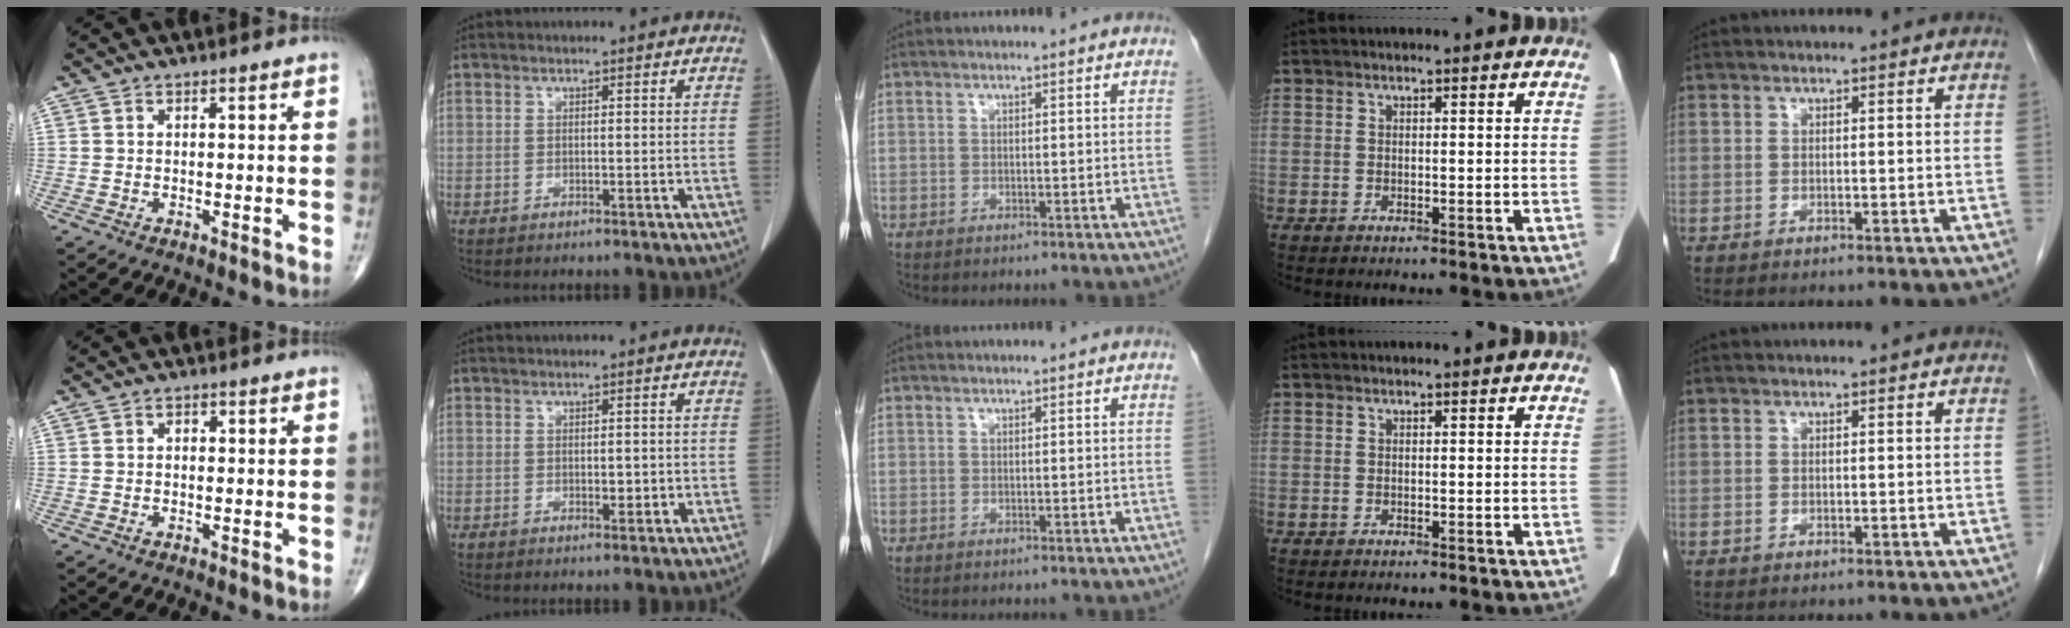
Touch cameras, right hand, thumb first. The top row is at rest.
{"thumb": {"total": 1.1, "force": [0.1, 0.8, 0.8], "torque": [-0.006, 0.003, -0.001]}, "index": {"total": 1.5, "force": [-0.1, 0.9, 1.3], "torque": [-0.016, 0.000, 0.003]}}